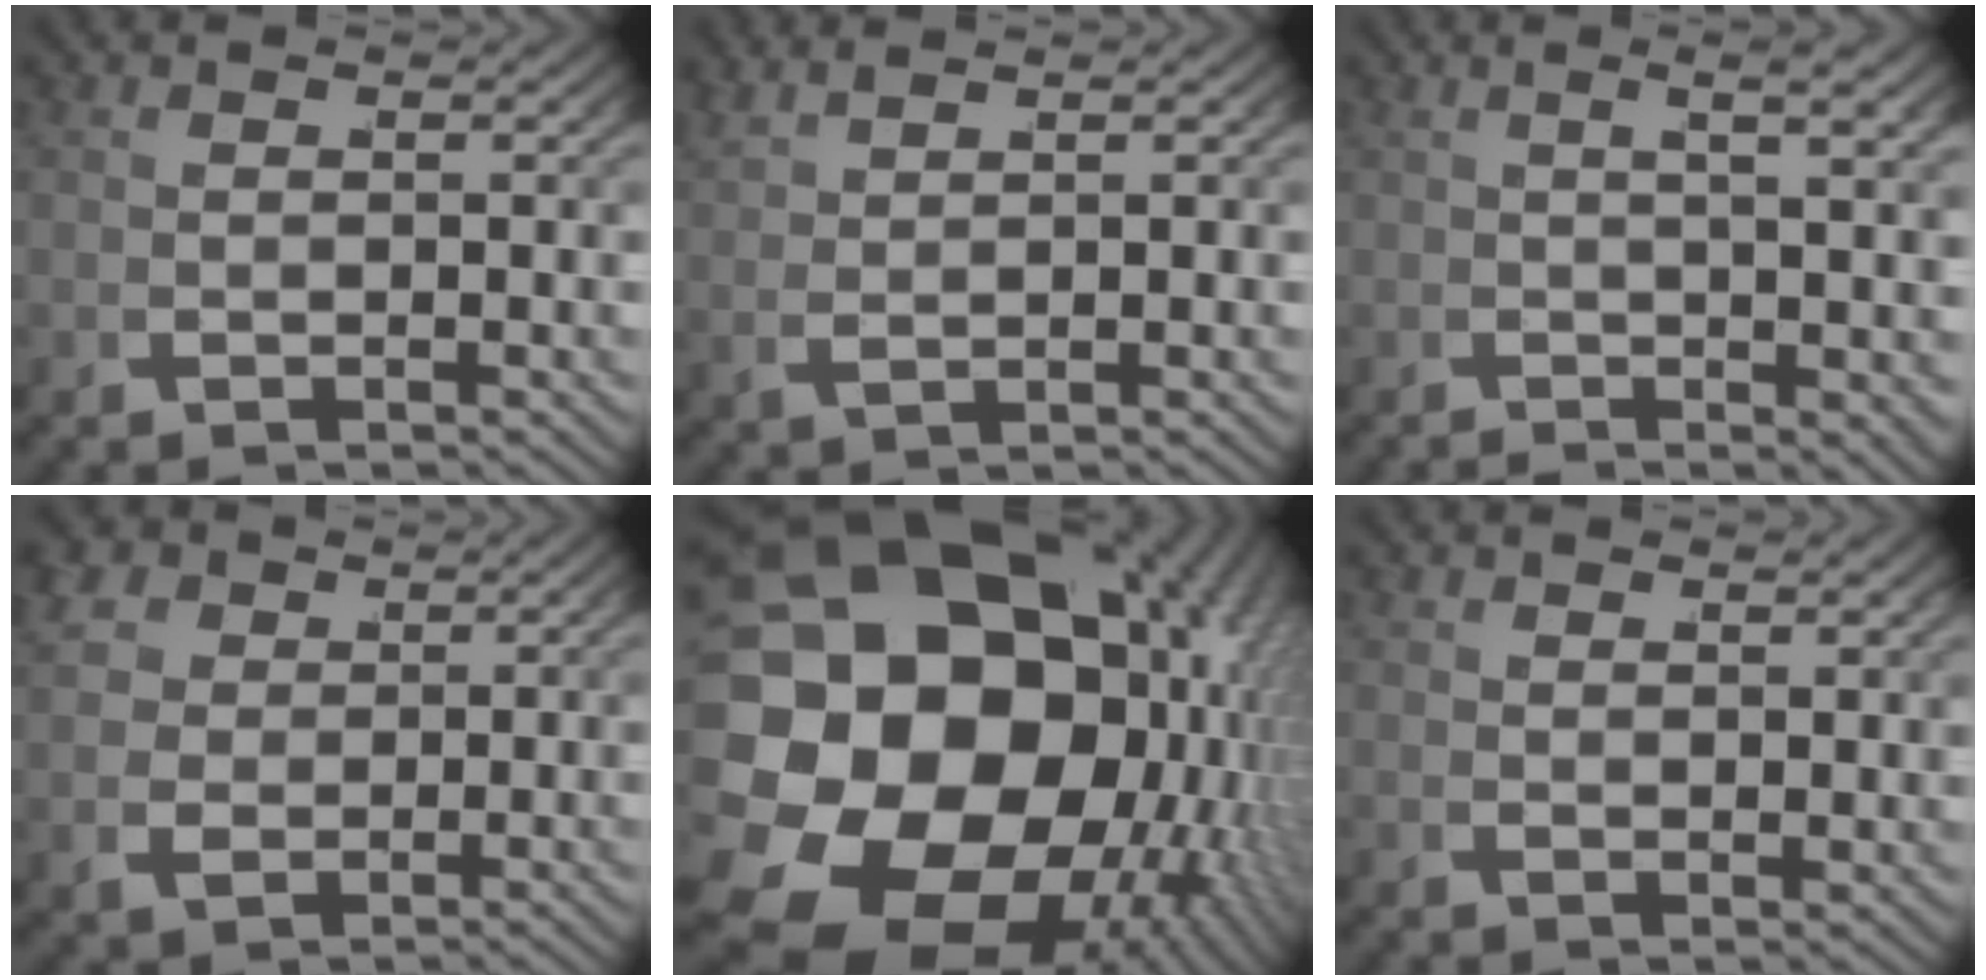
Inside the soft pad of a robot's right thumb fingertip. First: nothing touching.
{"total": 2.2, "force": [2.1, -0.5, 0.7], "torque": [-0.009, 0.016, 0.041]}
{"total": 4.4, "force": [0.8, 0.2, 4.3], "torque": [-0.047, 0.009, 0.012]}
{"total": 5.9, "force": [1.6, 4.8, 2.9], "torque": [-0.069, -0.012, 0.037]}
{"total": 34.9, "force": [-2.0, 24.9, 24.4], "torque": [-0.424, -0.073, -0.015]}
{"total": 1.8, "force": [1.7, 0.0, 0.3], "torque": [0.006, 0.001, 0.037]}